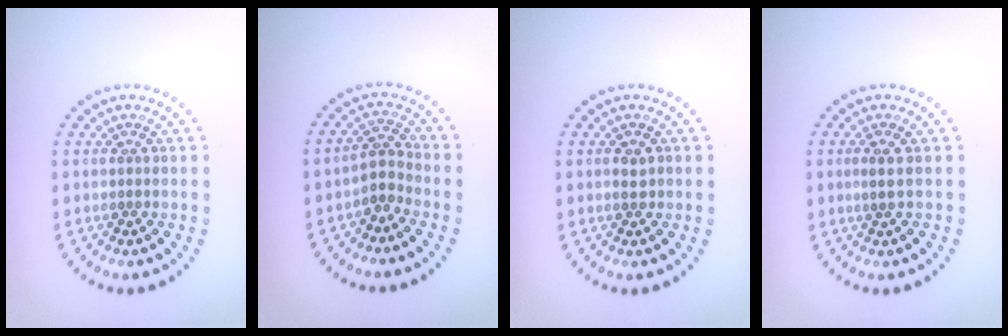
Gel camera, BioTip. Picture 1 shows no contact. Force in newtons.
{"total": 2.2, "press": 1.6, "slide": 1.5}
{"total": 1.1, "press": 1.0, "slide": 0.2}
{"total": 1.3, "press": 1.0, "slide": 0.9}